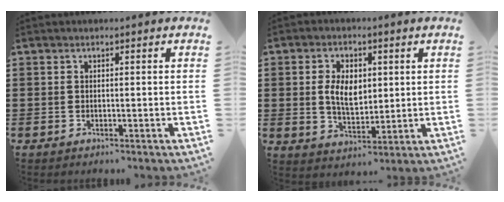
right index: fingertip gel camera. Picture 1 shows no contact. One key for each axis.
{"total": 6.1, "fx": 0.8, "fy": 3.7, "fz": 4.7, "tx": -0.092, "ty": 0.011, "tz": 0.011}